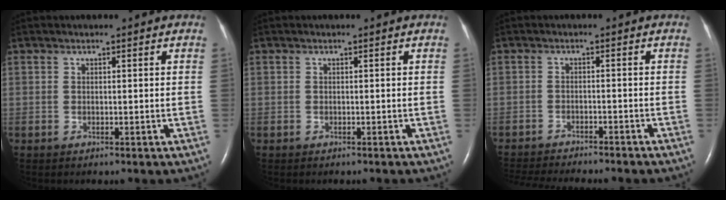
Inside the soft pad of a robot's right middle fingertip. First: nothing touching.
{"total": 1.0, "force": [-0.9, 0.3, 0.3], "torque": [-0.007, -0.002, -0.012]}
{"total": 14.9, "force": [-13.4, 2.1, 6.2], "torque": [-0.114, -0.025, -0.178]}